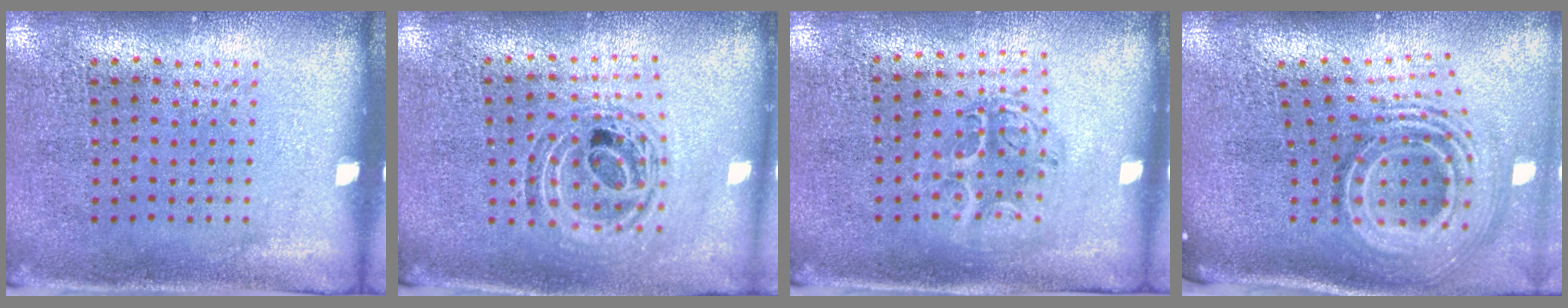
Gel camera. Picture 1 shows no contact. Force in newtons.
{"total": 0.9, "press": 0.9, "slide": 0.2}
{"total": 1.2, "press": 1.1, "slide": 0.4}
{"total": 2.9, "press": 1.8, "slide": 2.2}